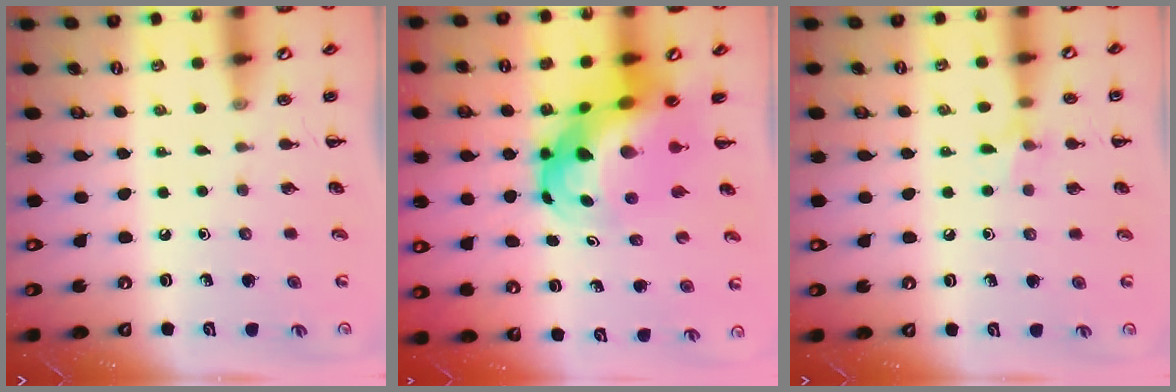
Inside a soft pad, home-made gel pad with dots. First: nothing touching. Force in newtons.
{"total": 11.8, "press": 11.3, "slide": 3.4}
{"total": 6.3, "press": 6.0, "slide": 1.8}